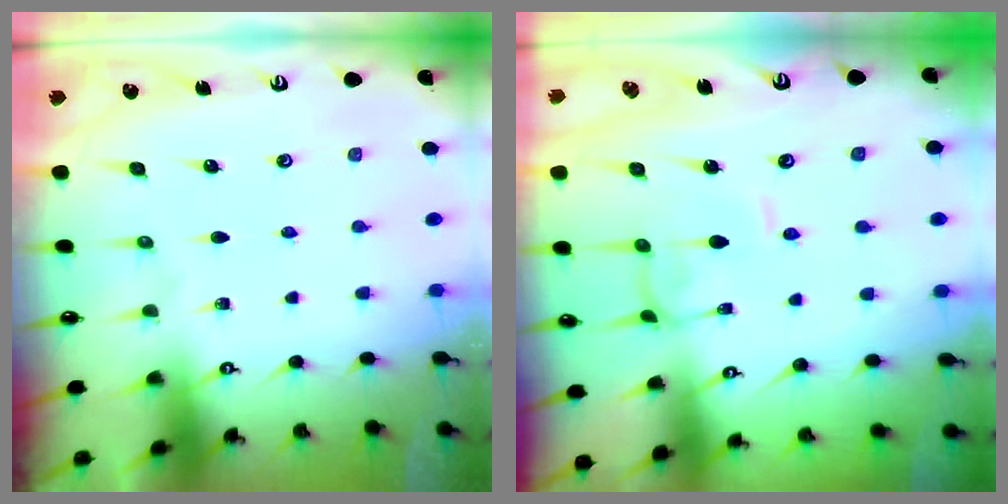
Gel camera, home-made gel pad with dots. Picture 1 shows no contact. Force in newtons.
{"total": 0.8, "press": 0.7, "slide": 0.3}